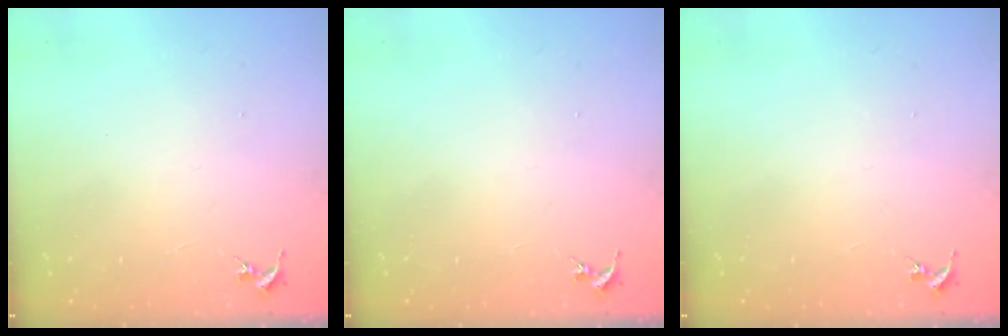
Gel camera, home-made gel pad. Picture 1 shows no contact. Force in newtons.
{"total": 0.0}
{"total": 0.0}